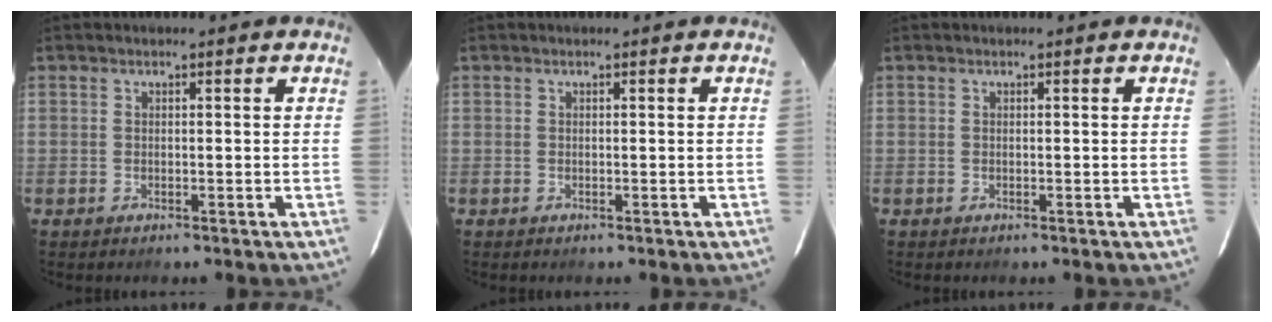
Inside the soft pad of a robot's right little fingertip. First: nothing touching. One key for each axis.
{"total": 0.0}
{"total": 0.0}